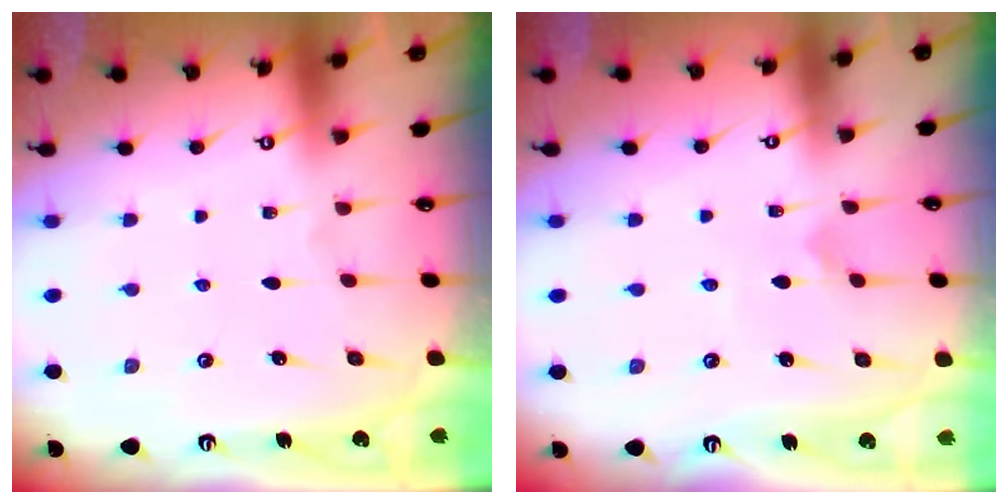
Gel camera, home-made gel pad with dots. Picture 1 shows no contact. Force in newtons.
{"total": 1.9, "press": 1.9, "slide": 0.1}